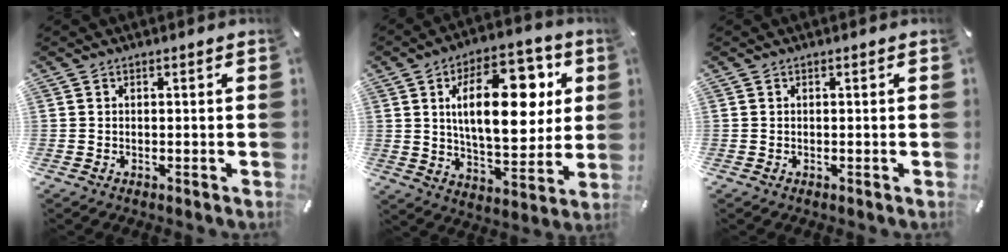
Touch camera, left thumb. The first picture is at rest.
{"total": 21.6, "force": [6.5, 11.2, 17.3], "torque": [-0.265, -0.008, 0.097]}
{"total": 0.0}